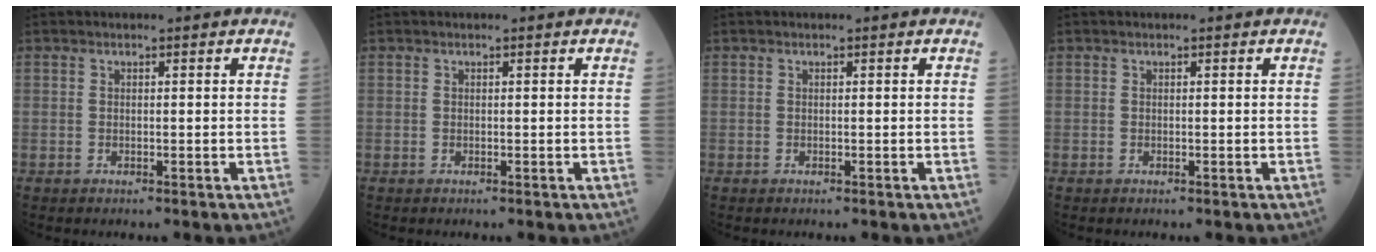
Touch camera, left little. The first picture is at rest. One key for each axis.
{"total": 0.0}
{"total": 0.0}
{"total": 0.0}